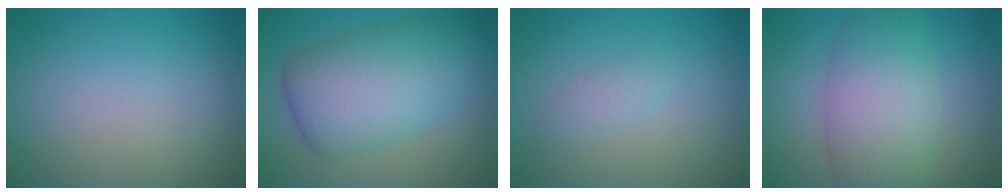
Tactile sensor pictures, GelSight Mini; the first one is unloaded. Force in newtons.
{"total": 8.8, "press": 8.8, "slide": 0.2}
{"total": 1.3, "press": 1.3, "slide": 0.1}
{"total": 7.1, "press": 7.1, "slide": 0.1}